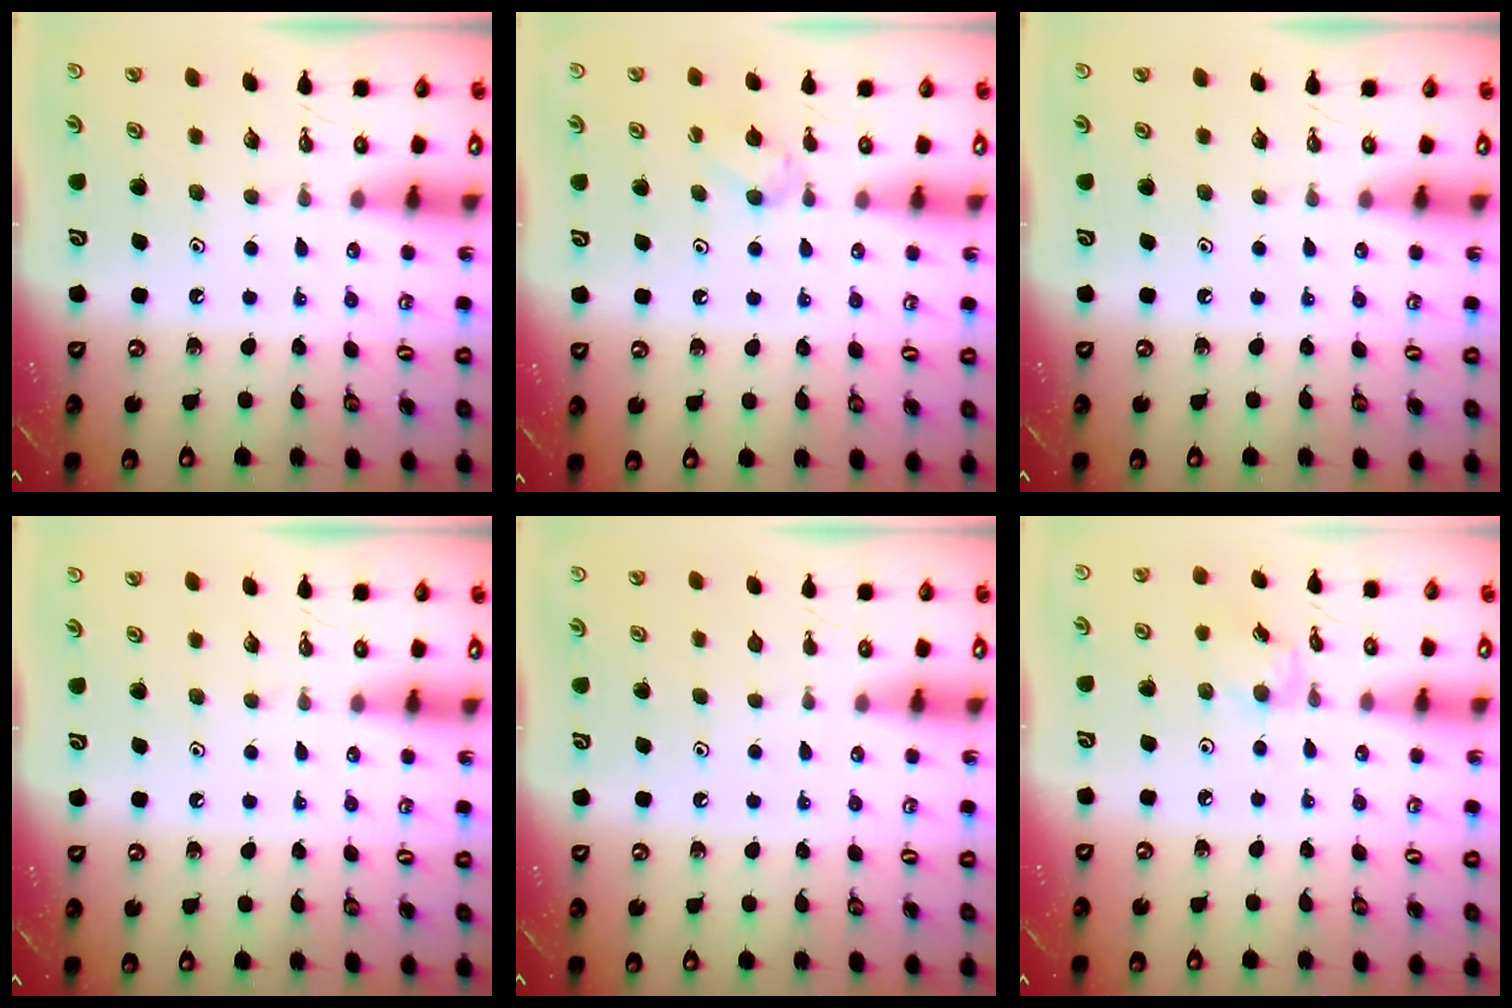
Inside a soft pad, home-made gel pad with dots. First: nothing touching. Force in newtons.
{"total": 4.5, "press": 4.4, "slide": 0.8}
{"total": 0.0}
{"total": 0.0}
{"total": 0.6, "press": 0.6, "slide": 0.2}
{"total": 3.1, "press": 3.1, "slide": 0.5}